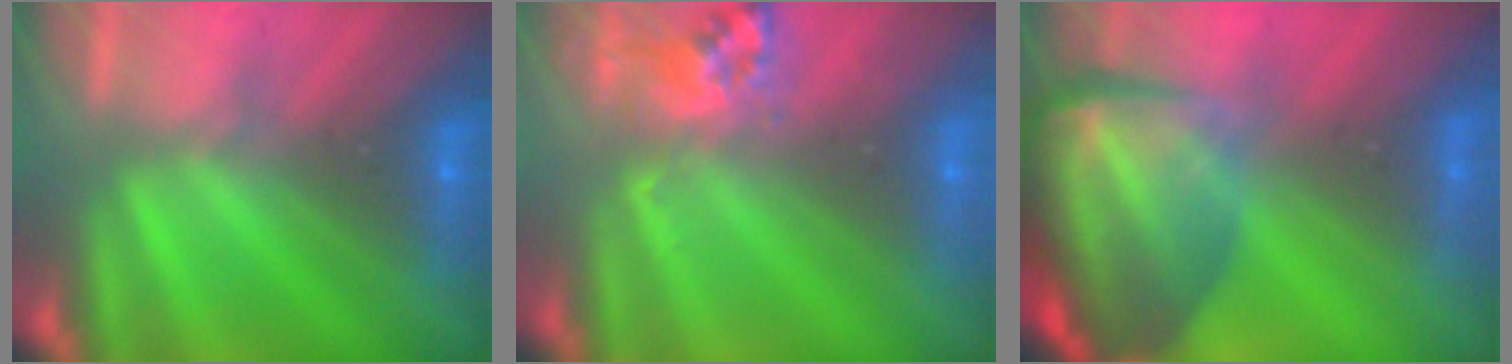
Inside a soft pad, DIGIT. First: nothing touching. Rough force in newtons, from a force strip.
{"total": 2.6}
{"total": 7.8}